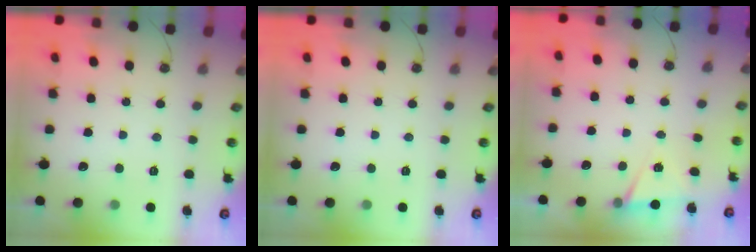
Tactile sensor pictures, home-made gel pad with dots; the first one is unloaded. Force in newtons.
{"total": 0.0}
{"total": 5.1, "press": 2.4, "slide": 4.5}